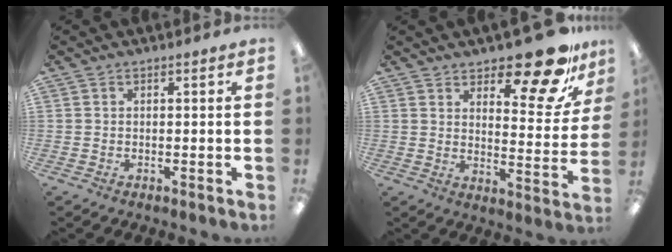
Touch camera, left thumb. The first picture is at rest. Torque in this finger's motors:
{"motor_torque": [0.53, 0.68, -0.17, 0.02, 0.01]}